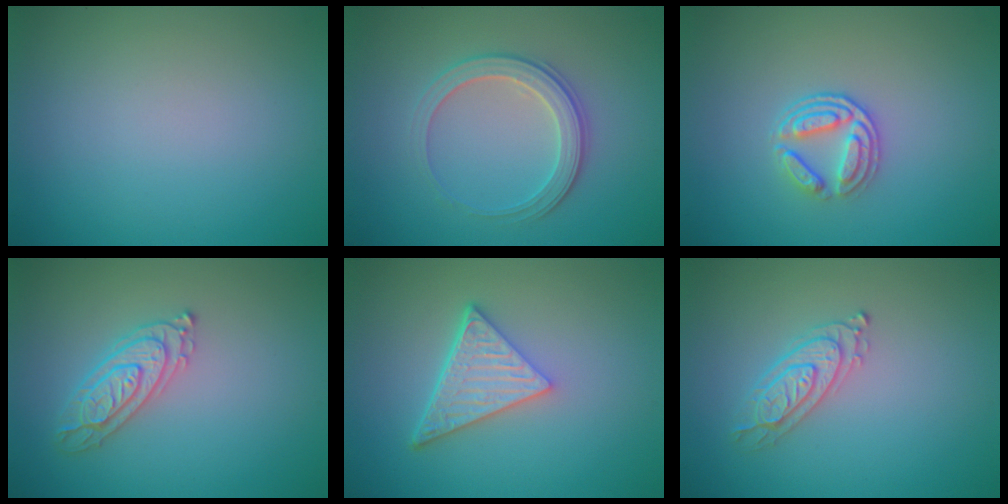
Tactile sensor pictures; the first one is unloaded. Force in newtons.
{"total": 3.1, "press": 2.9, "slide": 1.1}
{"total": 2.9, "press": 2.5, "slide": 1.6}
{"total": 3.0, "press": 2.9, "slide": 0.7}
{"total": 5.0, "press": 3.6, "slide": 3.5}
{"total": 2.4, "press": 2.4, "slide": 0.3}